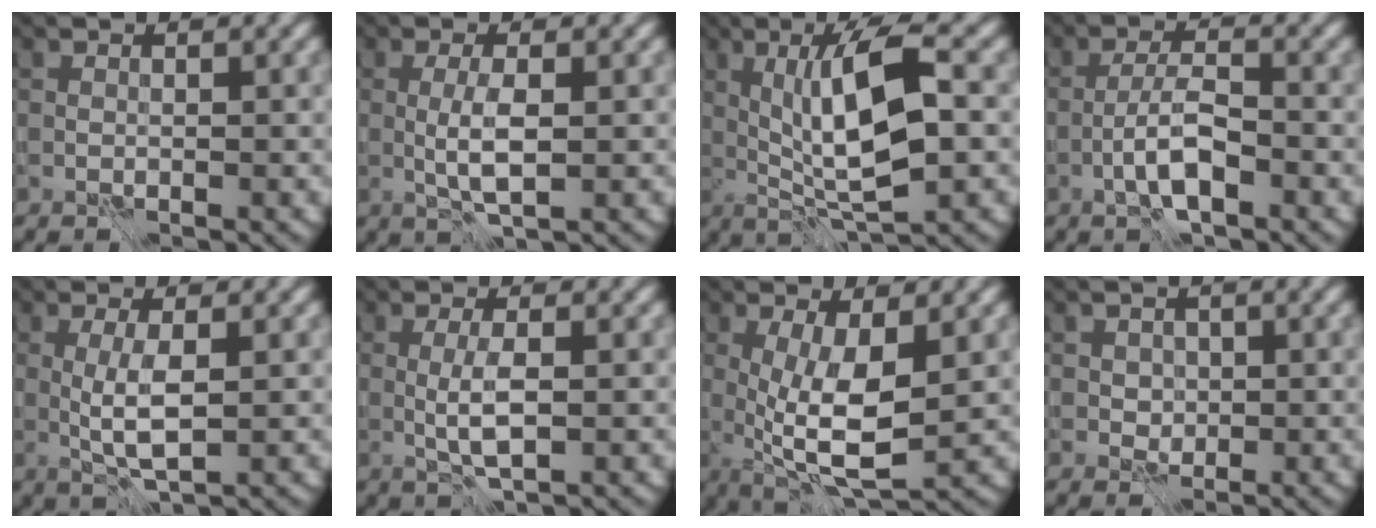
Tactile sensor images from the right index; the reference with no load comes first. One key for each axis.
{"total": 2.6, "fx": -0.4, "fy": 0.4, "fz": 2.5, "tx": -0.054, "ty": 0.000, "tz": -0.006}
{"total": 8.6, "fx": 0.6, "fy": 2.1, "fz": 8.3, "tx": -0.134, "ty": 0.005, "tz": 0.010}
{"total": 3.5, "fx": -1.9, "fy": 0.7, "fz": 2.8, "tx": -0.050, "ty": 0.007, "tz": -0.041}
{"total": 3.0, "fx": -0.2, "fy": 0.5, "fz": 2.9, "tx": -0.063, "ty": 0.000, "tz": -0.003}
{"total": 2.4, "fx": -0.4, "fy": 0.4, "fz": 2.4, "tx": -0.052, "ty": 0.000, "tz": -0.006}
{"total": 6.6, "fx": -0.2, "fy": 2.1, "fz": 6.3, "tx": -0.120, "ty": -0.013, "tz": 0.001}
{"total": 2.0, "fx": 0.3, "fy": 1.8, "fz": 0.6, "tx": -0.013, "ty": 0.003, "tz": 0.005}